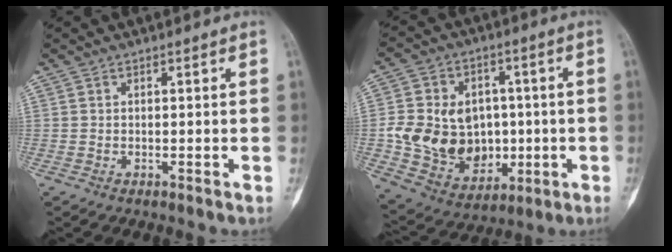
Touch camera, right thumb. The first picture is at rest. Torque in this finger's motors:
{"motor_torque": [1.21, 1.46, 1.01, -0.40, 0.46]}